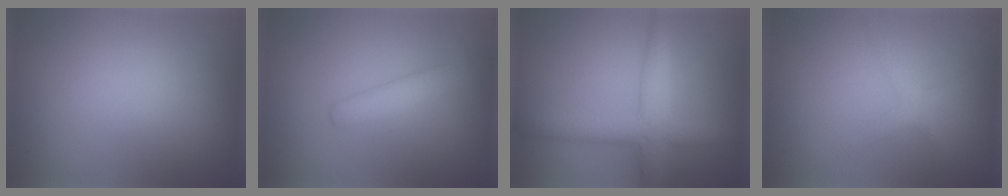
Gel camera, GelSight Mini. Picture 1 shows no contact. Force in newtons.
{"total": 2.6, "press": 2.6, "slide": 0.1}
{"total": 4.5, "press": 4.5, "slide": 0.1}
{"total": 1.7, "press": 1.7, "slide": 0.1}